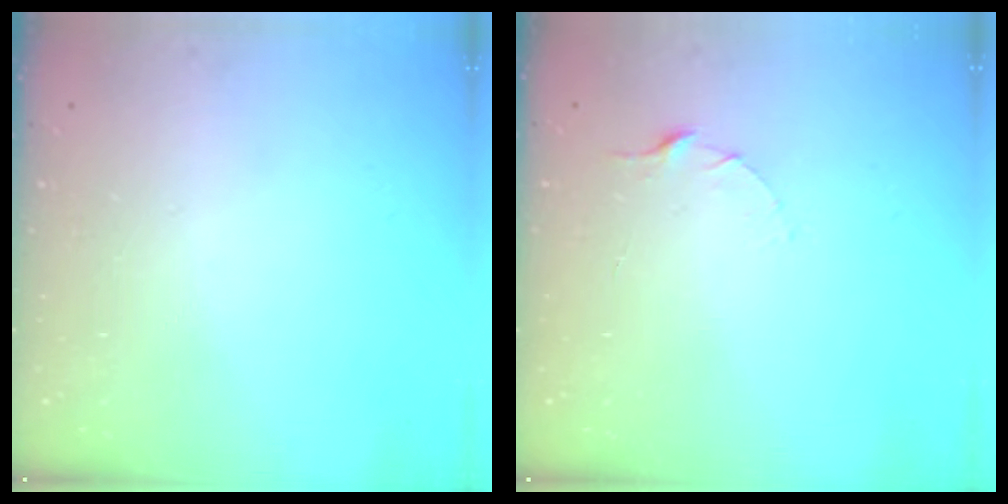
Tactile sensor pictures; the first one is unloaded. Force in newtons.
{"total": 2.5, "press": 2.5, "slide": 0.3}